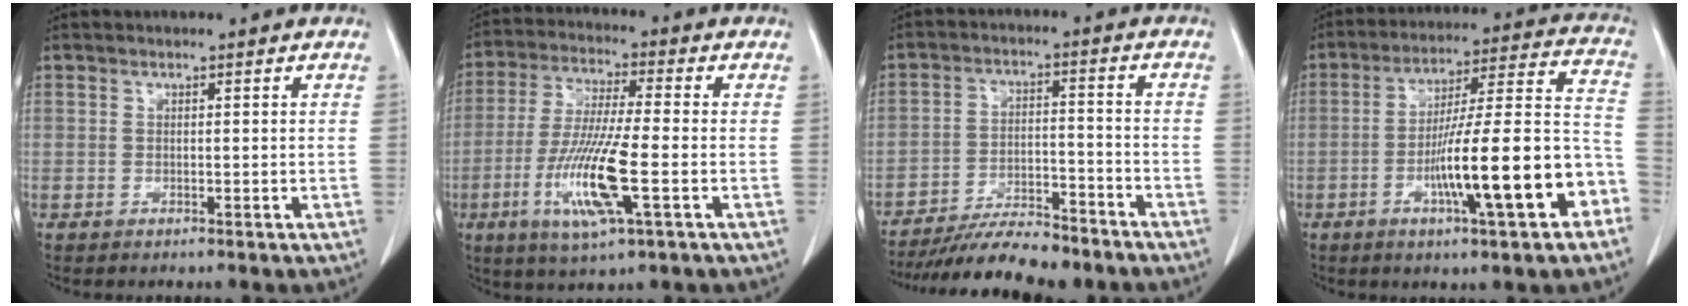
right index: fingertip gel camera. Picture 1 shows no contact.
{"total": 12.7, "force": [-3.8, 0.9, 12.1], "torque": [-0.249, -0.020, -0.074]}
{"total": 12.4, "force": [-11.0, 2.3, 5.2], "torque": [-0.080, 0.002, -0.175]}
{"total": 18.4, "force": [-7.0, 1.8, 16.9], "torque": [-0.239, 0.017, -0.103]}